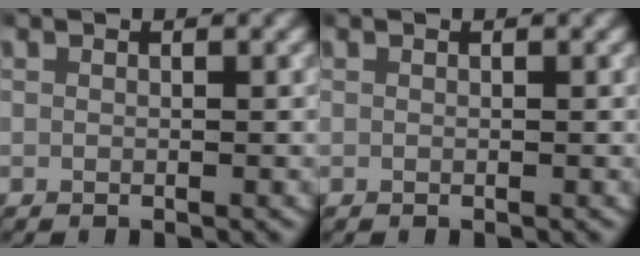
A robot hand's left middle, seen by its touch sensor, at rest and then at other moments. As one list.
[{"total": 0.0}]